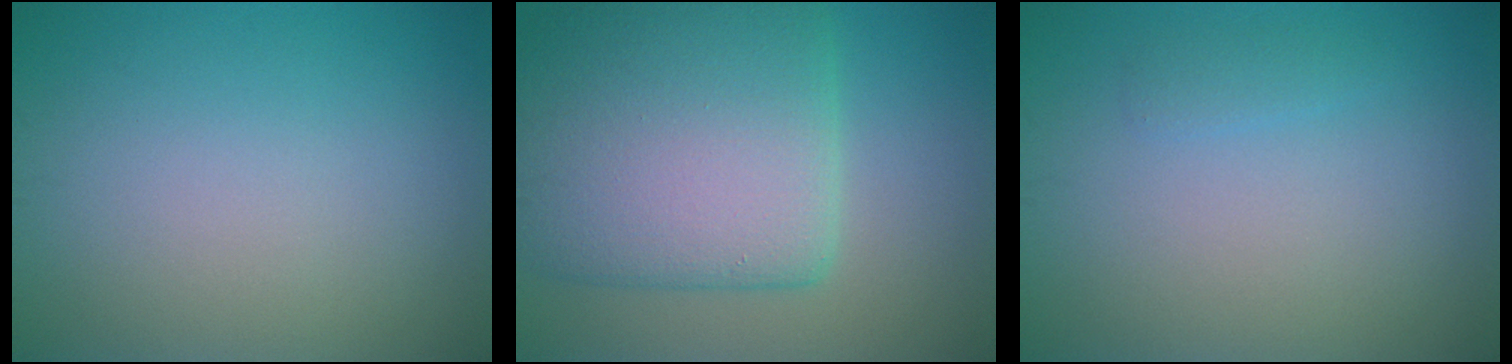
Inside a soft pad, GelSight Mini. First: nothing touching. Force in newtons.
{"total": 10.8, "press": 10.7, "slide": 0.7}
{"total": 0.8, "press": 0.8, "slide": 0.0}